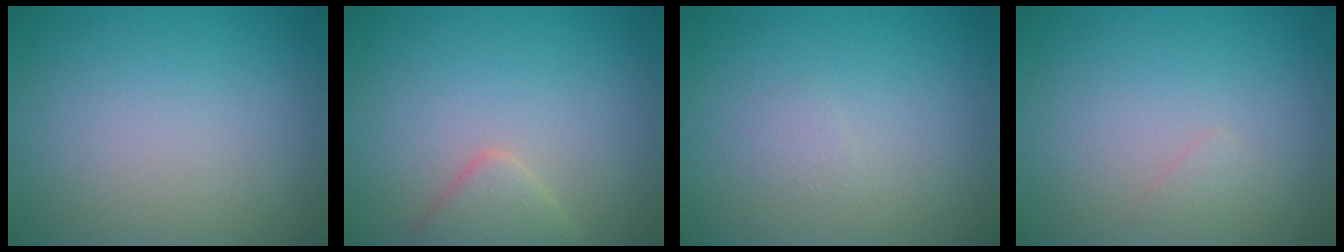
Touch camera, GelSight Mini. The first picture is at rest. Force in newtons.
{"total": 2.2, "press": 2.2, "slide": 0.2}
{"total": 0.6, "press": 0.6, "slide": 0.0}
{"total": 0.6, "press": 0.6, "slide": 0.1}